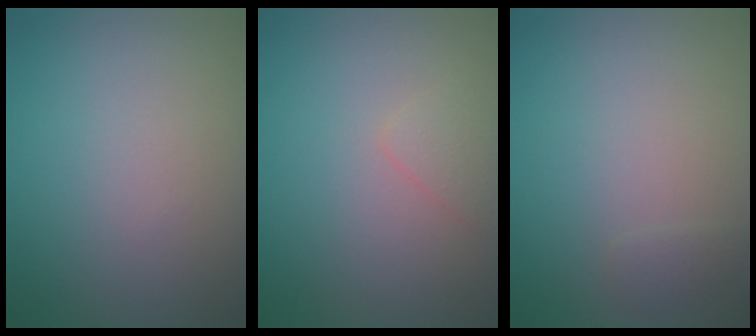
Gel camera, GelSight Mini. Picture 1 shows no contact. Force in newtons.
{"total": 1.2, "press": 1.2, "slide": 0.1}
{"total": 0.6, "press": 0.6, "slide": 0.0}